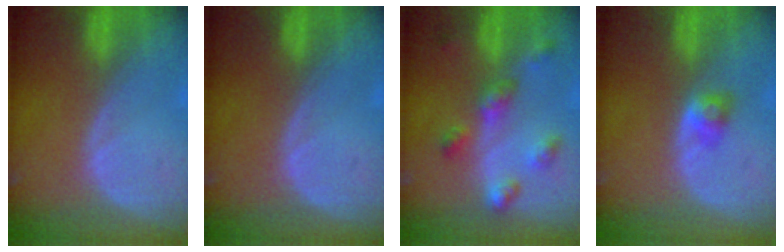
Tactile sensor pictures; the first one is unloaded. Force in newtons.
{"total": 0.0}
{"total": 6.5, "press": 5.7, "slide": 3.0}
{"total": 2.7, "press": 2.4, "slide": 1.1}